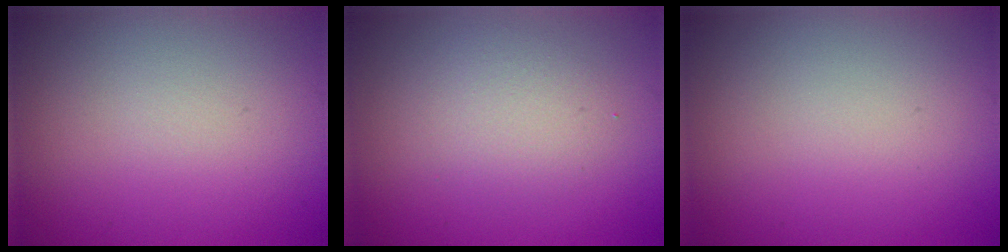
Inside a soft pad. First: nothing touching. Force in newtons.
{"total": 2.4, "press": 2.4, "slide": 0.3}
{"total": 0.0}